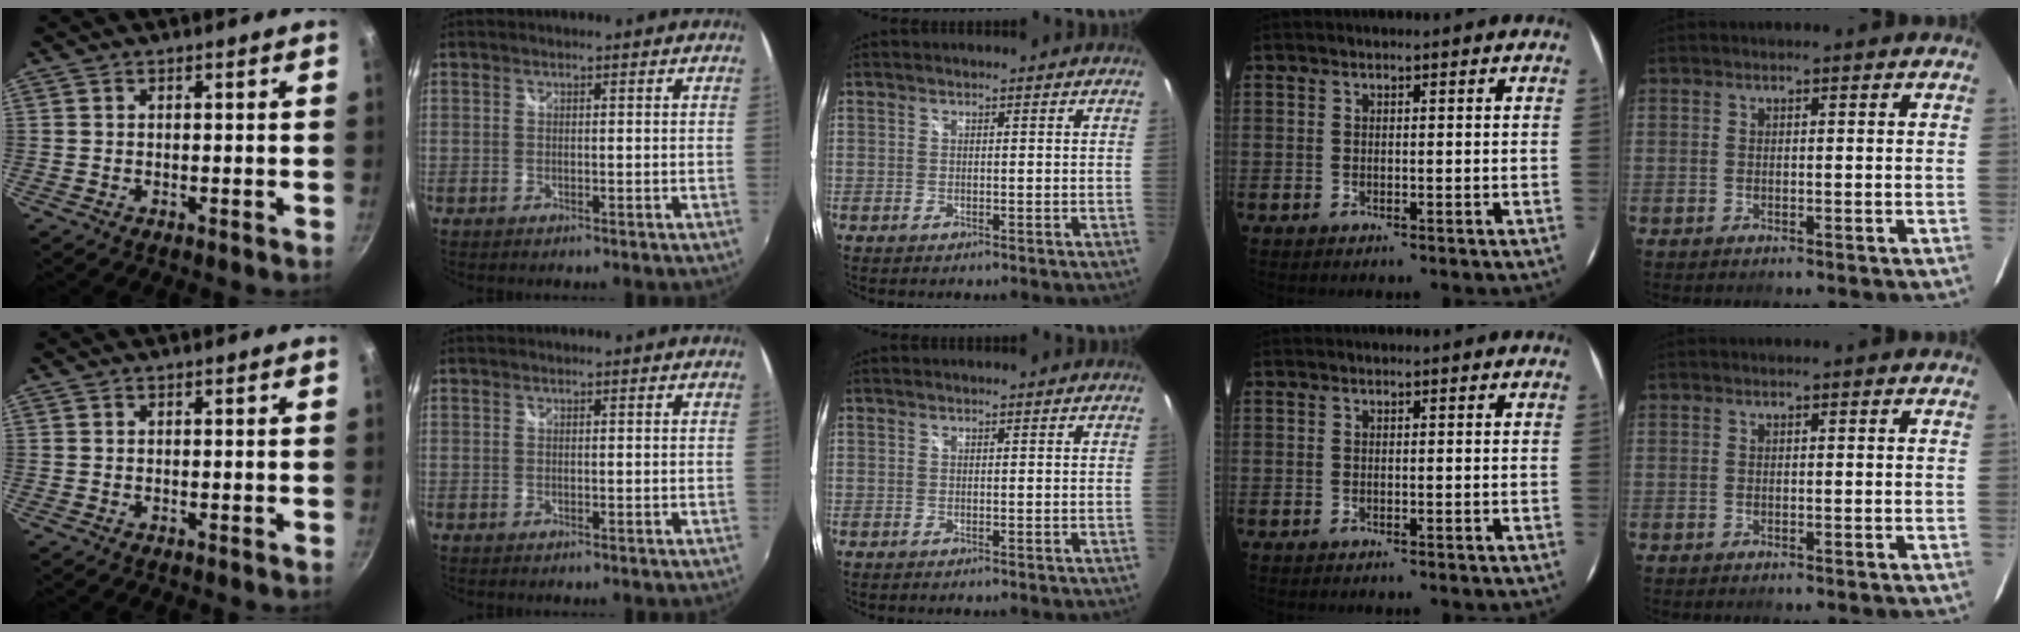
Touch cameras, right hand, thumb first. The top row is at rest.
{}